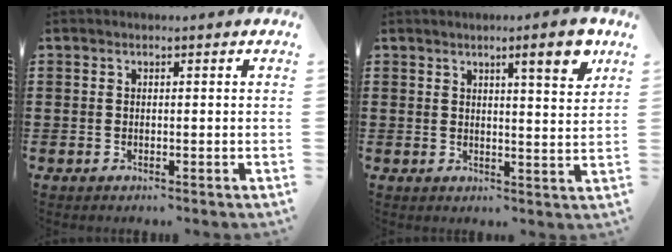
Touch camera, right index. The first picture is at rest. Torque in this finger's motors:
{"motor_torque": [0.42, -0.03, 0.28, 0.06]}